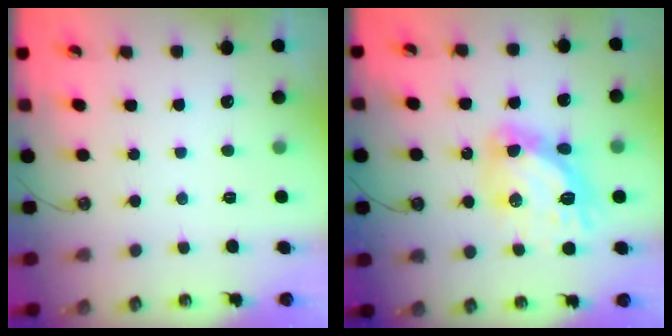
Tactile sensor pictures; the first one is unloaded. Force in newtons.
{"total": 14.3, "press": 14.2, "slide": 1.7}